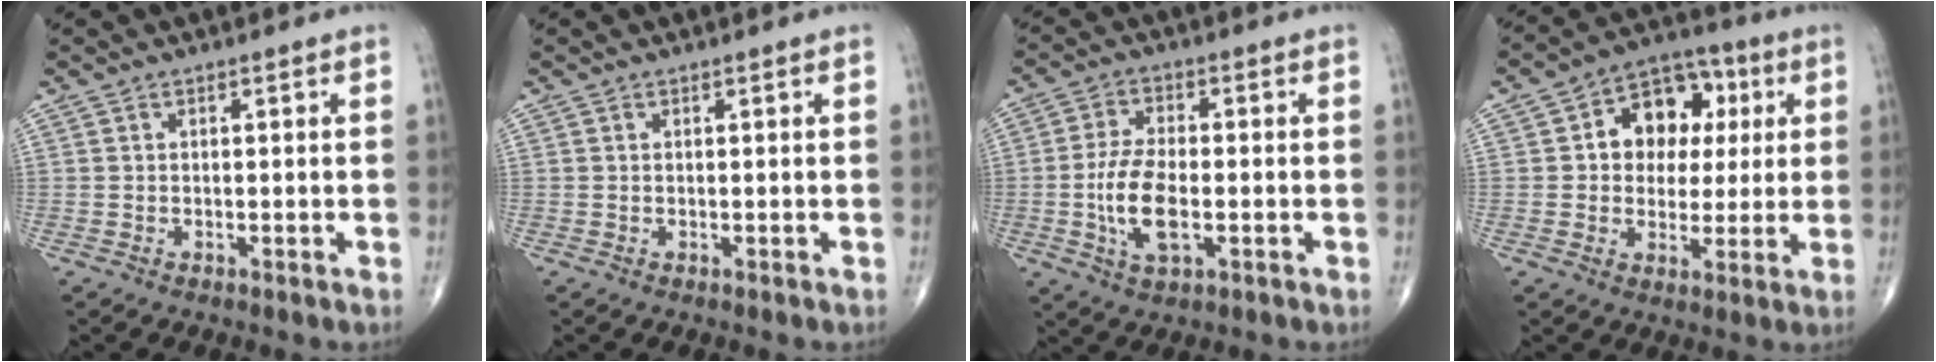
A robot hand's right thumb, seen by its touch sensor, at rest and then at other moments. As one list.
[{"total": 0.0}, {"total": 9.4, "force": [-1.8, 4.3, 8.2], "torque": [-0.163, 0.005, -0.034]}, {"total": 12.7, "force": [2.6, 9.5, 7.9], "torque": [-0.062, 0.013, 0.033]}]